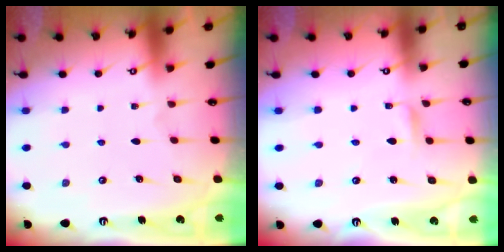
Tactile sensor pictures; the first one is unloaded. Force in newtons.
{"total": 1.6, "press": 1.6, "slide": 0.2}